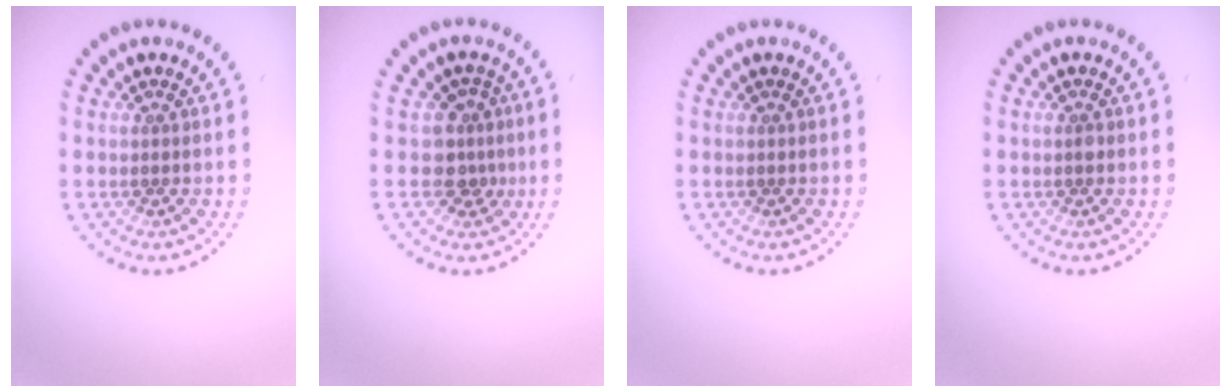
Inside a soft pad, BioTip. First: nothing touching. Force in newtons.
{"total": 2.5, "press": 1.9, "slide": 1.7}
{"total": 0.0}
{"total": 0.6, "press": 0.6, "slide": 0.2}